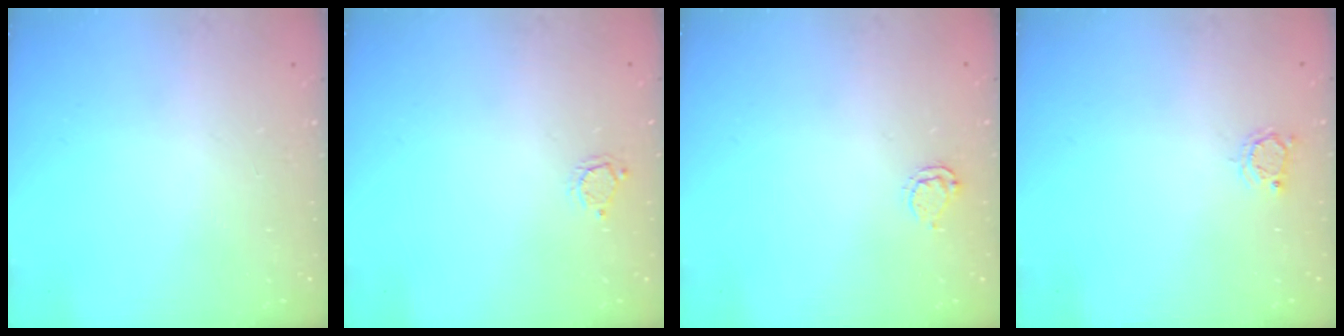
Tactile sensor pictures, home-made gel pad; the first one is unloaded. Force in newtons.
{"total": 2.8, "press": 2.8, "slide": 0.3}
{"total": 4.1, "press": 4.0, "slide": 0.7}
{"total": 3.0, "press": 3.0, "slide": 0.4}